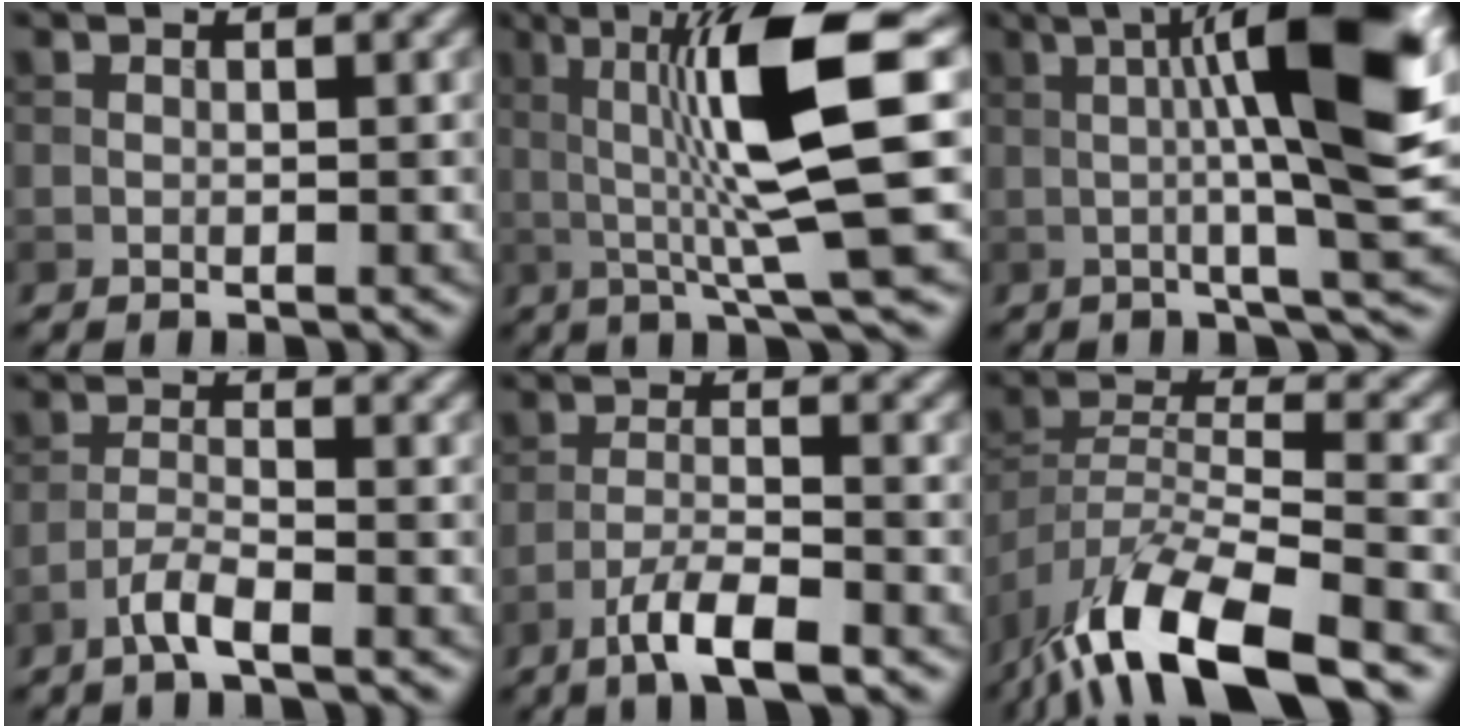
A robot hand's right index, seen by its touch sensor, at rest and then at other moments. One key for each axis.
{"total": 11.1, "fx": 1.7, "fy": 1.9, "fz": 10.8, "tx": -0.163, "ty": 0.000, "tz": 0.034}
{"total": 12.6, "fx": 1.7, "fy": 2.0, "fz": 12.3, "tx": -0.169, "ty": 0.014, "tz": 0.024}
{"total": 2.8, "fx": -1.9, "fy": 0.4, "fz": 2.0, "tx": -0.041, "ty": 0.006, "tz": -0.043}
{"total": 5.4, "fx": -3.5, "fy": 1.2, "fz": 3.8, "tx": -0.071, "ty": 0.002, "tz": -0.068}
{"total": 12.2, "fx": -8.8, "fy": 3.4, "fz": 7.8, "tx": -0.144, "ty": -0.001, "tz": -0.166}